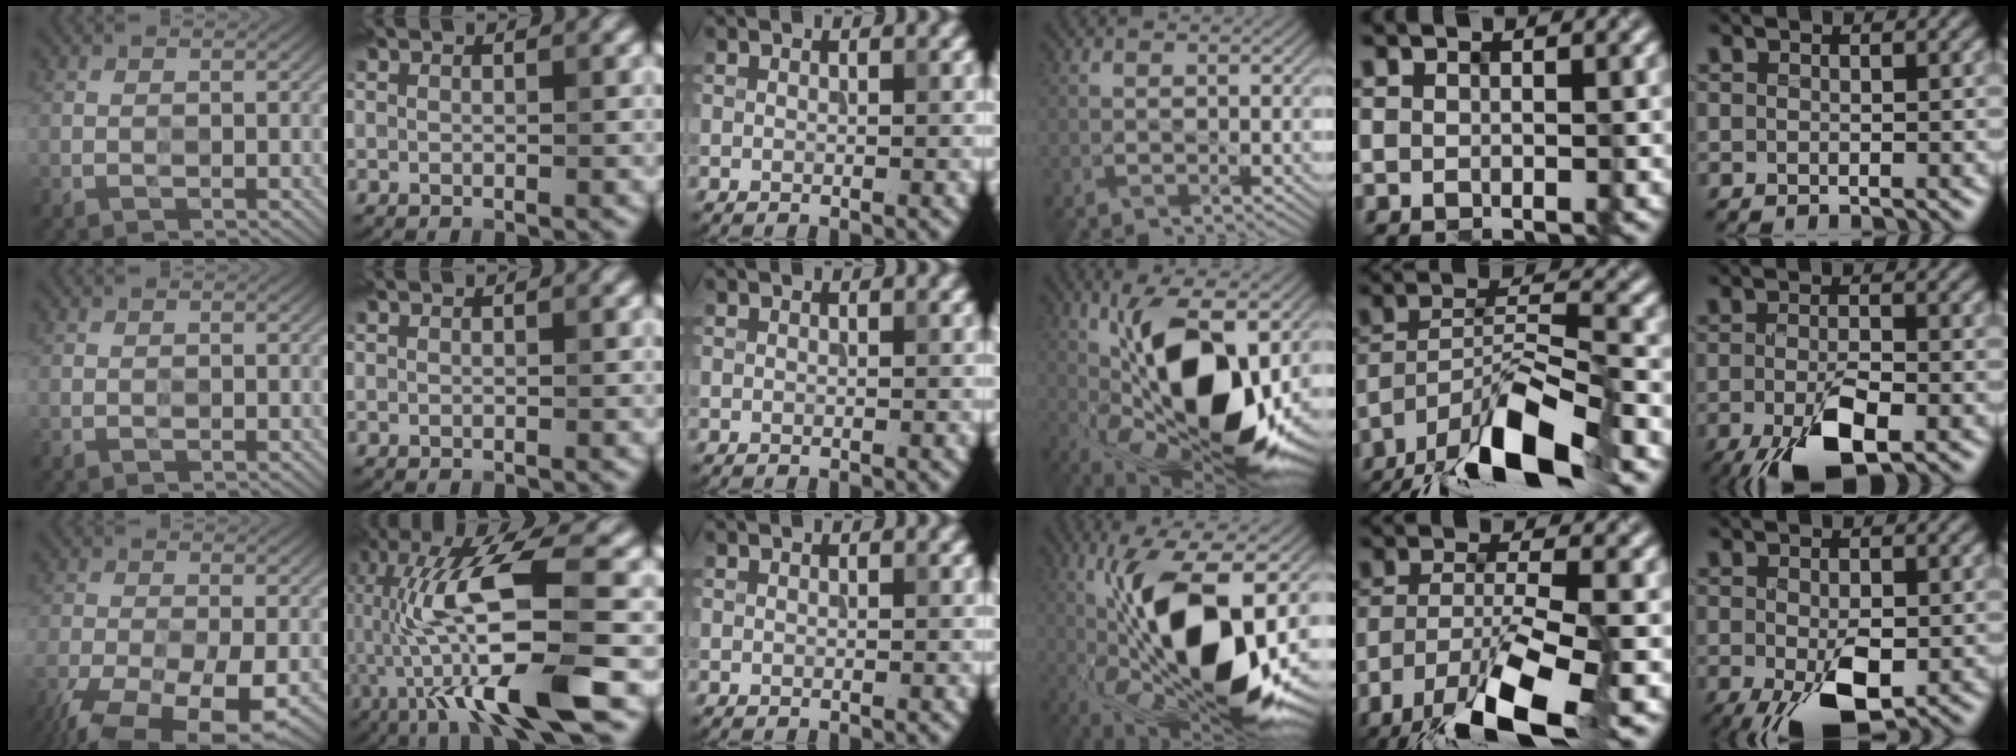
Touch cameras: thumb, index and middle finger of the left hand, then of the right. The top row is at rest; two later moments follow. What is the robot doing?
{"motion": "extract", "object": "ethernet cable"}